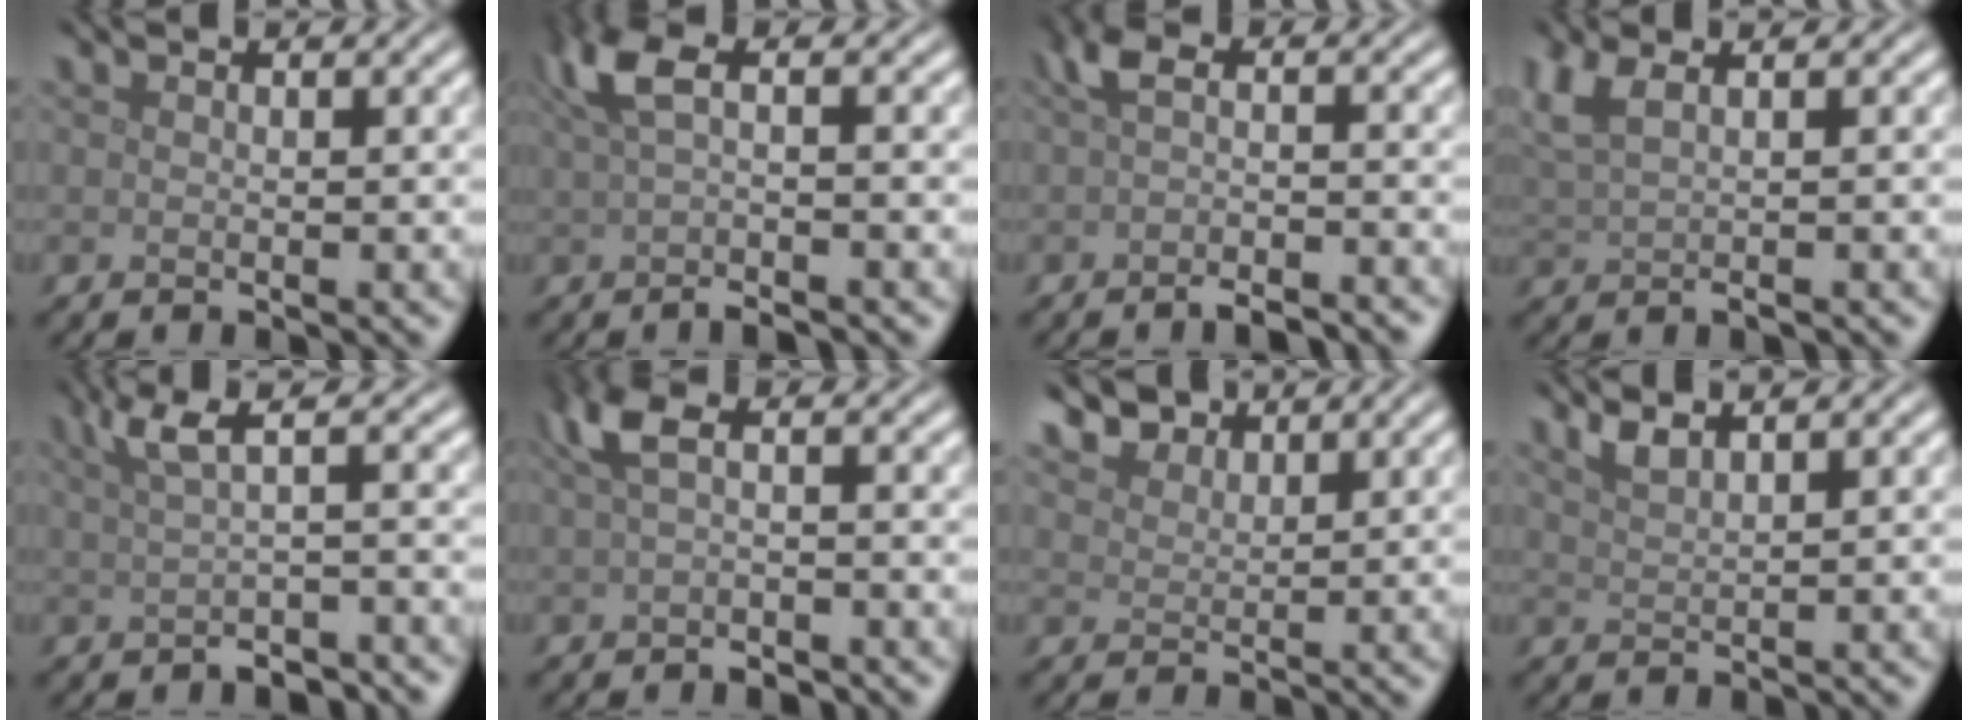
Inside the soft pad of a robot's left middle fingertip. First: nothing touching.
{"total": 4.2, "force": [0.4, 1.2, 4.0], "torque": [-0.075, 0.006, 0.005]}
{"total": 3.6, "force": [-1.7, 1.0, 3.0], "torque": [-0.054, -0.009, -0.031]}
{"total": 3.6, "force": [1.5, 1.3, 3.0], "torque": [-0.056, 0.006, 0.028]}
{"total": 3.6, "force": [0.5, 1.2, 3.4], "torque": [-0.052, 0.005, 0.005]}
{"total": 3.3, "force": [0.0, 1.4, 3.0], "torque": [-0.063, 0.002, -0.002]}
{"total": 3.6, "force": [3.2, 1.5, 0.7], "torque": [-0.026, -0.014, 0.070]}
{"total": 1.7, "force": [1.4, 0.4, 0.8], "torque": [-0.014, 0.002, 0.028]}